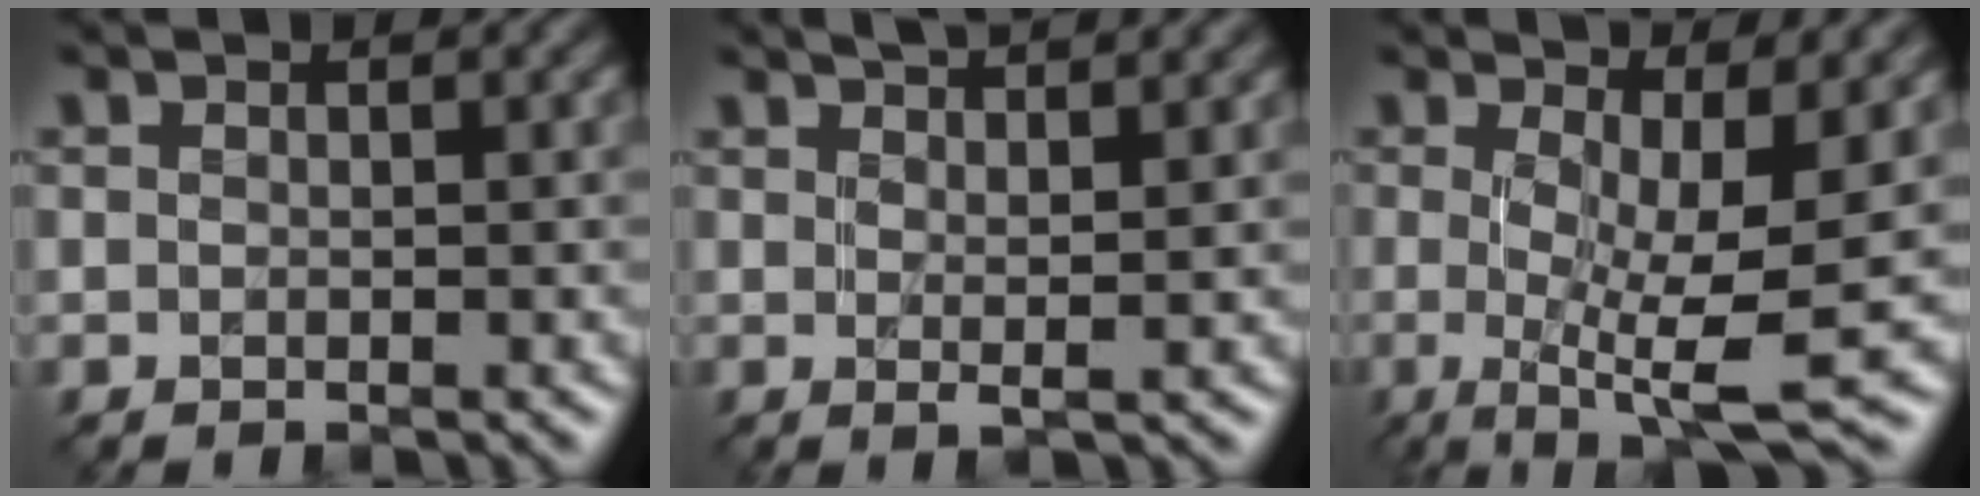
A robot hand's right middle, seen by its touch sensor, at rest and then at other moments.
{"total": 5.7, "force": [3.6, 1.6, 4.1], "torque": [-0.045, 0.021, 0.030]}
{"total": 9.7, "force": [-0.3, 2.5, 9.3], "torque": [-0.141, -0.006, -0.006]}